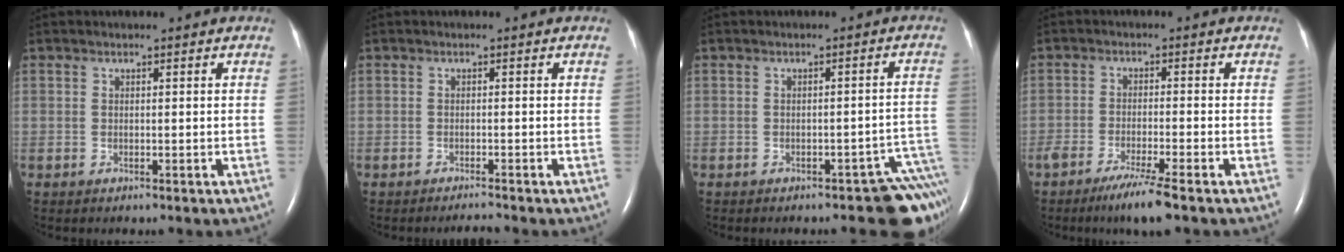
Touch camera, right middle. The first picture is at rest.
{"total": 1.1, "force": [-1.0, -0.2, 0.1], "torque": [-0.005, -0.006, -0.014]}
{"total": 6.9, "force": [-5.6, 2.3, 3.3], "torque": [-0.009, 0.026, -0.064]}
{"total": 5.9, "force": [-4.1, -0.2, 4.2], "torque": [-0.078, -0.016, -0.074]}